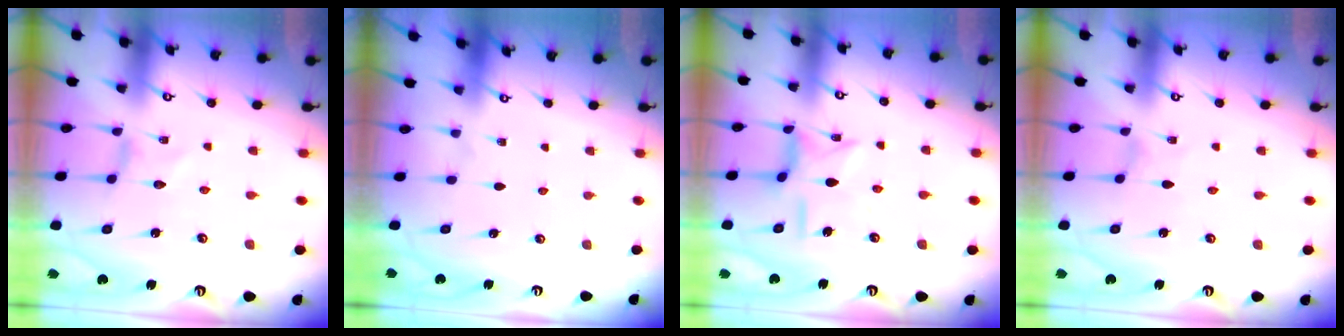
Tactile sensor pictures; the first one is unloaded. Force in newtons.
{"total": 0.0}
{"total": 8.8, "press": 8.7, "slide": 0.8}
{"total": 0.0}